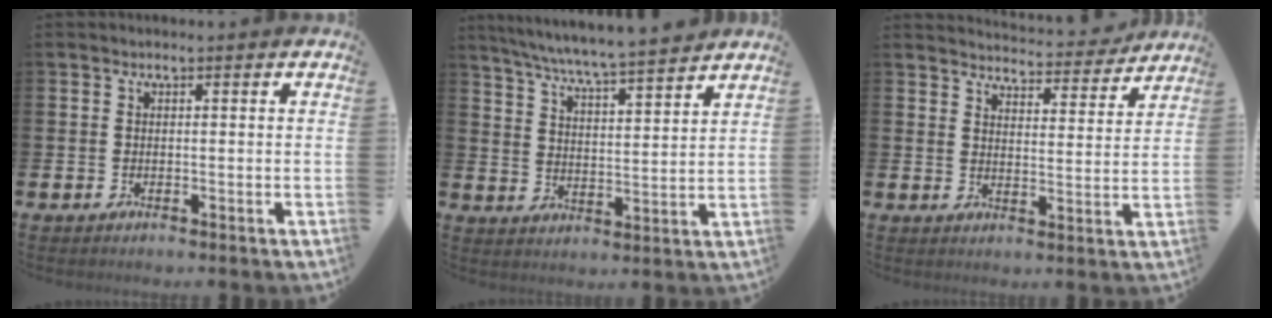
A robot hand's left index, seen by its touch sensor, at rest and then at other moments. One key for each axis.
{"total": 7.1, "fx": 6.8, "fy": -0.2, "fz": 2.0, "tx": -0.067, "ty": -0.044, "tz": 0.120}
{"total": 4.5, "fx": 4.4, "fy": 0.5, "fz": 0.3, "tx": -0.012, "ty": -0.035, "tz": 0.074}